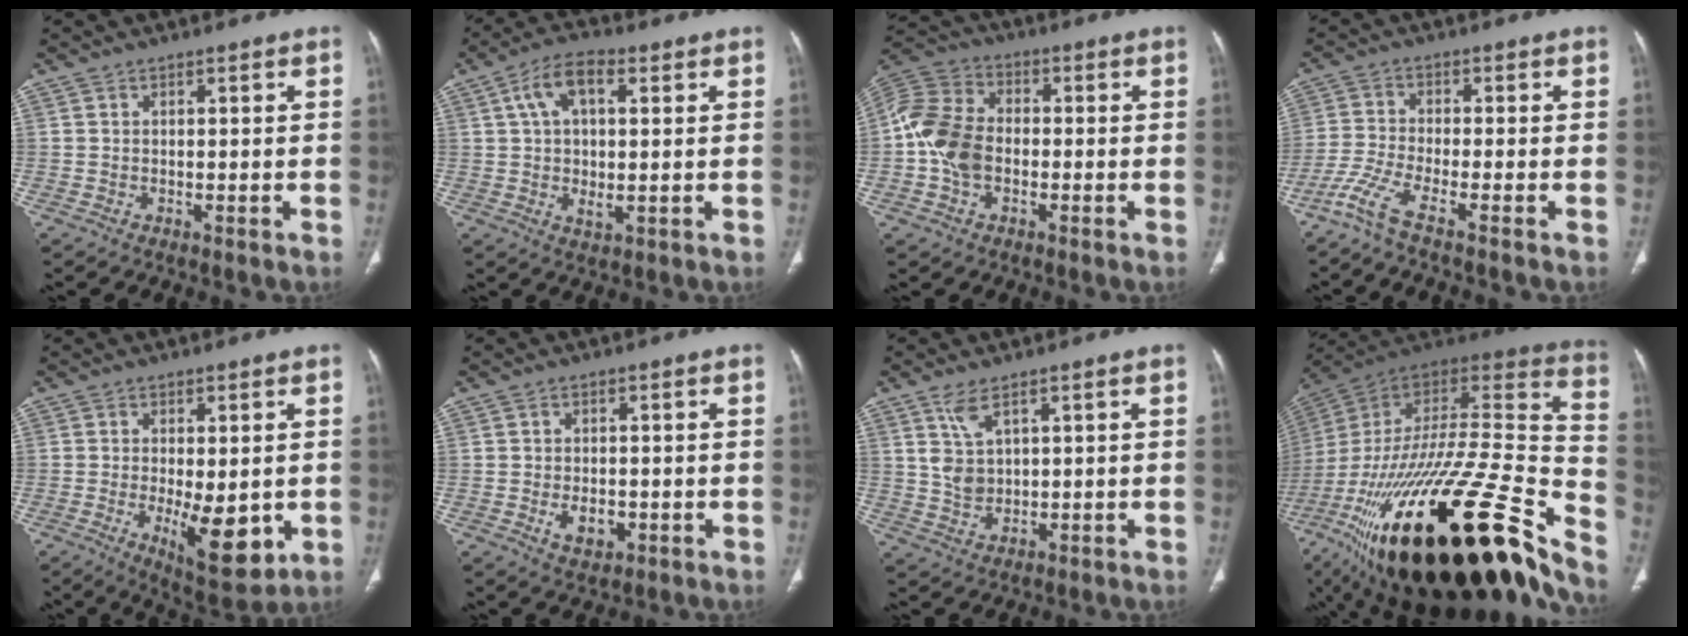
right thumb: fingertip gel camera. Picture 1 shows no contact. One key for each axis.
{"total": 10.1, "fx": 2.8, "fy": 4.4, "fz": 8.6, "tx": -0.154, "ty": 0.010, "tz": 0.045}
{"total": 11.7, "fx": -1.8, "fy": 8.4, "fz": 8.0, "tx": -0.157, "ty": 0.028, "tz": -0.044}
{"total": 5.4, "fx": -4.0, "fy": -0.4, "fz": 3.6, "tx": -0.102, "ty": 0.001, "tz": -0.096}
{"total": 11.2, "fx": -2.2, "fy": 4.7, "fz": 9.9, "tx": -0.132, "ty": -0.022, "tz": -0.021}
{"total": 4.6, "fx": -1.2, "fy": 3.0, "fz": 3.3, "tx": -0.046, "ty": 0.000, "tz": -0.012}
{"total": 4.8, "fx": 2.6, "fy": 2.4, "fz": 3.2, "tx": -0.063, "ty": -0.013, "tz": 0.061}
{"total": 50.1, "fx": -28.1, "fy": 15.3, "fz": 38.5, "tx": -0.609, "ty": -0.002, "tz": -0.446}